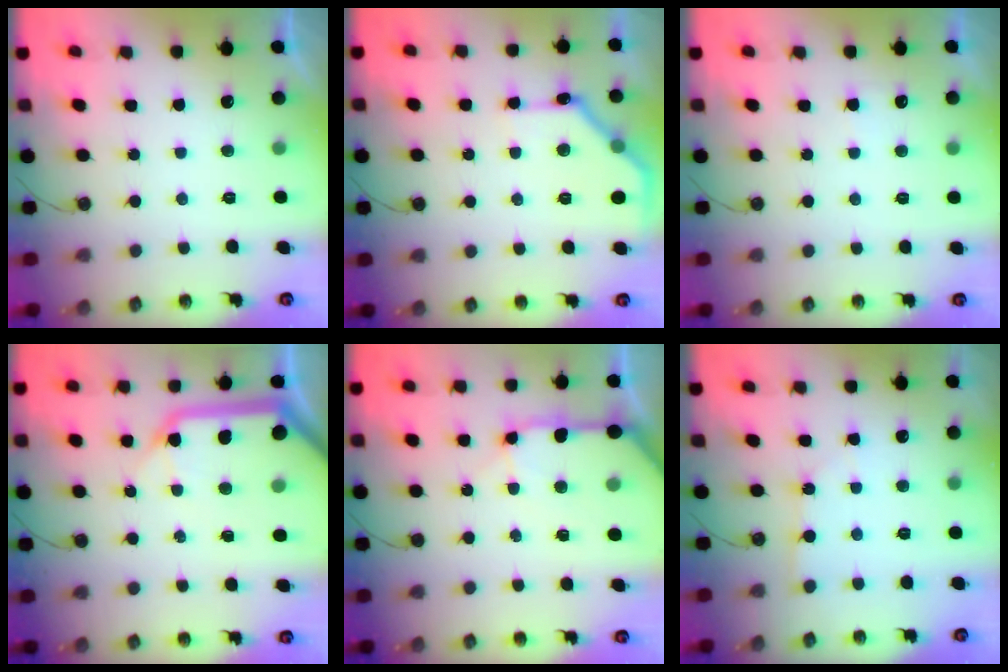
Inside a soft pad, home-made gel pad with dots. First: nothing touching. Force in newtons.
{"total": 13.3, "press": 13.3, "slide": 0.2}
{"total": 3.9, "press": 3.9, "slide": 0.6}
{"total": 17.0, "press": 16.8, "slide": 2.6}
{"total": 12.3, "press": 12.1, "slide": 1.8}
{"total": 2.1, "press": 2.1, "slide": 0.2}